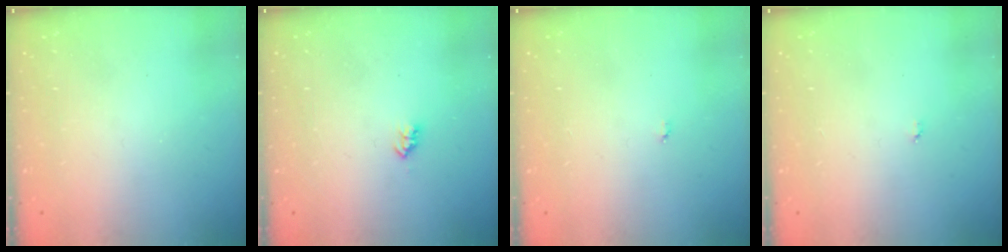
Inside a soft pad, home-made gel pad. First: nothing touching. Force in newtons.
{"total": 2.6, "press": 2.5, "slide": 0.4}
{"total": 2.9, "press": 2.9, "slide": 0.3}
{"total": 2.9, "press": 2.9, "slide": 0.3}